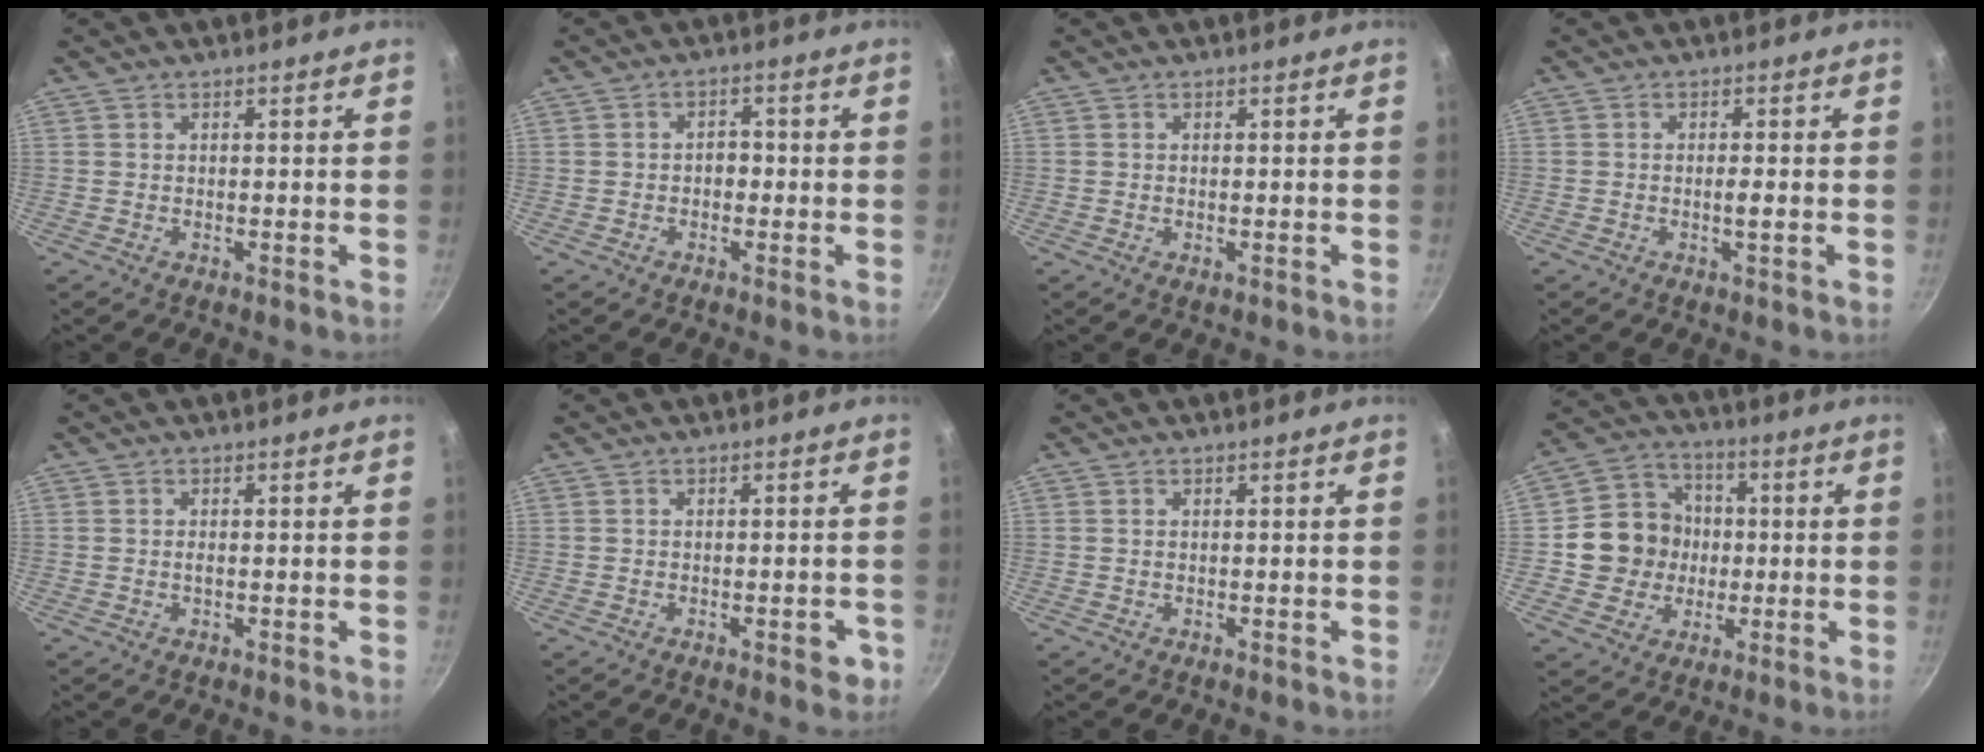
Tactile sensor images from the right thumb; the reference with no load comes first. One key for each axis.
{"total": 2.5, "fx": -0.6, "fy": 1.9, "fz": 1.5, "tx": -0.005, "ty": 0.012, "tz": -0.011}
{"total": 0.7, "fx": -0.1, "fy": 0.3, "fz": 0.6, "tx": -0.010, "ty": 0.000, "tz": -0.002}
{"total": 1.8, "fx": -0.4, "fy": 0.2, "fz": 1.7, "tx": -0.036, "ty": 0.002, "tz": -0.008}
{"total": 0.6, "fx": -0.1, "fy": 0.2, "fz": 0.6, "tx": -0.010, "ty": 0.000, "tz": -0.003}
{"total": 3.1, "fx": -1.3, "fy": 1.3, "fz": 2.5, "tx": -0.022, "ty": 0.007, "tz": -0.016}
{"total": 0.0}
{"total": 11.9, "fx": -0.5, "fy": 11.0, "fz": 4.5, "tx": -0.045, "ty": 0.026, "tz": -0.016}